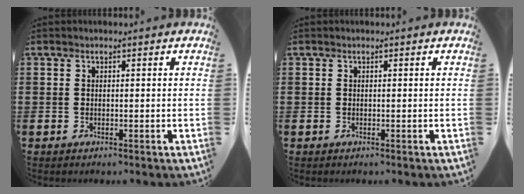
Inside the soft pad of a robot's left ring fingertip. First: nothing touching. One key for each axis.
{"total": 0.0}